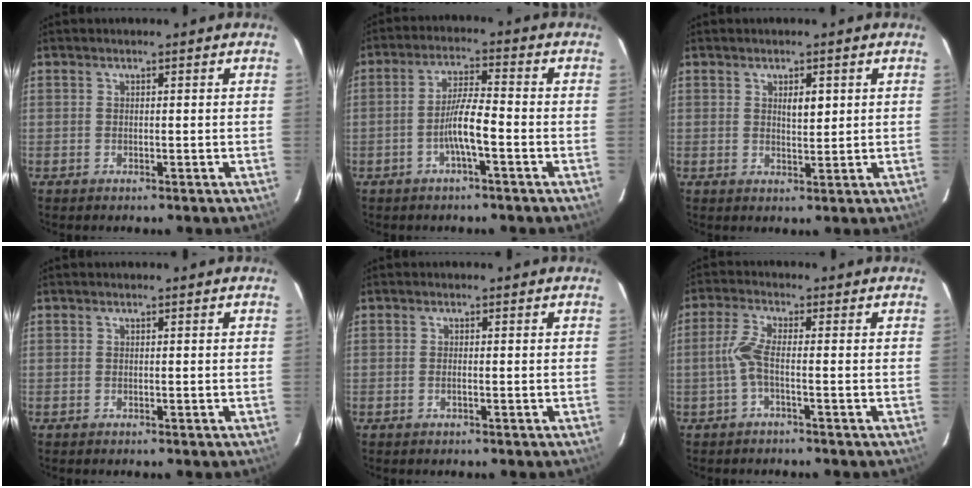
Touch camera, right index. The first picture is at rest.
{"total": 6.0, "force": [-2.1, 0.4, 5.6], "torque": [-0.109, 0.009, -0.039]}
{"total": 2.6, "force": [1.0, 1.0, 2.2], "torque": [-0.036, -0.001, 0.017]}
{"total": 0.0}
{"total": 0.8, "force": [-0.3, 0.1, 0.7], "torque": [-0.017, 0.000, -0.004]}
{"total": 3.9, "force": [-1.0, 0.3, 3.8], "torque": [-0.089, 0.006, -0.022]}